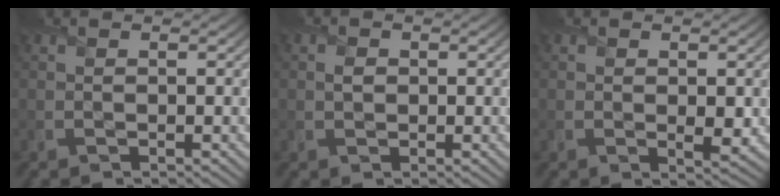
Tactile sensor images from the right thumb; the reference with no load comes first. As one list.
[{"total": 0.9, "force": [0.1, 0.7, 0.6], "torque": [-0.018, 0.002, -0.002]}, {"total": 1.7, "force": [0.1, 0.7, 1.6], "torque": [-0.028, -0.008, 0.004]}]